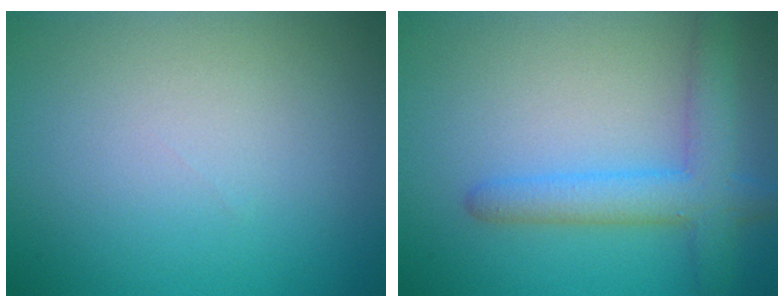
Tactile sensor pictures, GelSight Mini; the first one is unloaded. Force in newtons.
{"total": 4.4, "press": 4.4, "slide": 0.3}